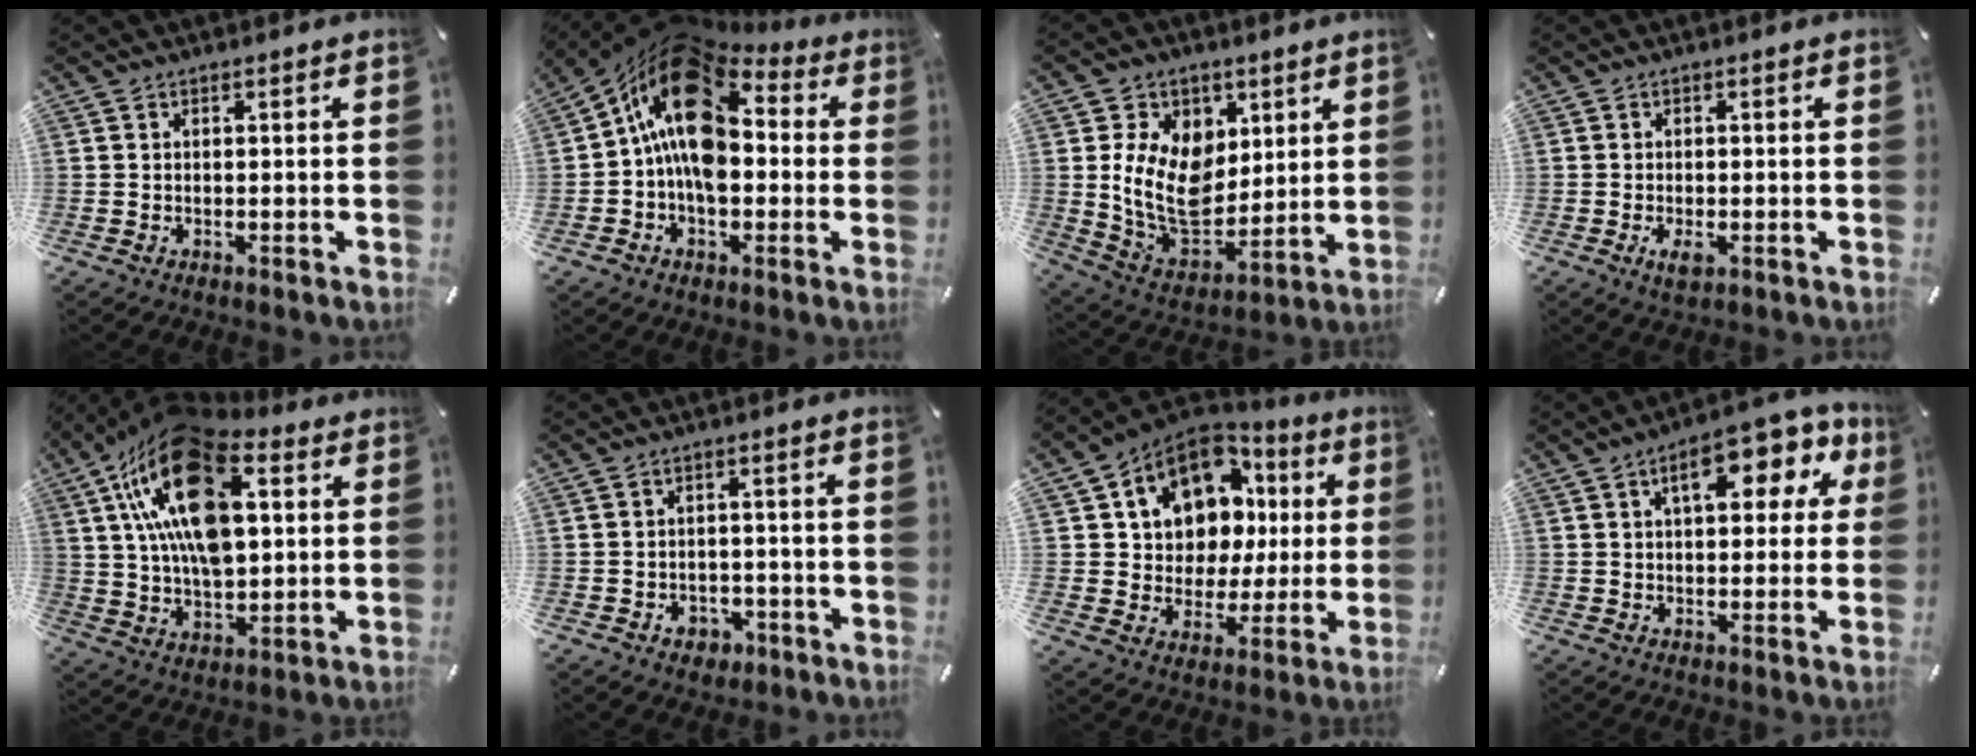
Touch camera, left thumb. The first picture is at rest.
{"total": 17.1, "force": [2.8, 11.8, 12.1], "torque": [-0.222, -0.010, 0.046]}
{"total": 15.8, "force": [2.7, 12.4, 9.4], "torque": [-0.195, -0.016, 0.056]}
{"total": 2.9, "force": [-1.0, 1.5, 2.3], "torque": [-0.054, -0.002, -0.020]}
{"total": 23.3, "force": [8.2, 13.6, 17.0], "torque": [-0.327, -0.022, 0.135]}
{"total": 4.1, "force": [-1.8, 3.4, 1.5], "torque": [-0.015, 0.006, -0.033]}
{"total": 12.8, "force": [6.2, 10.0, 4.9], "torque": [-0.096, -0.049, 0.119]}
{"total": 12.2, "force": [5.0, 6.2, 9.2], "torque": [-0.124, -0.012, 0.078]}